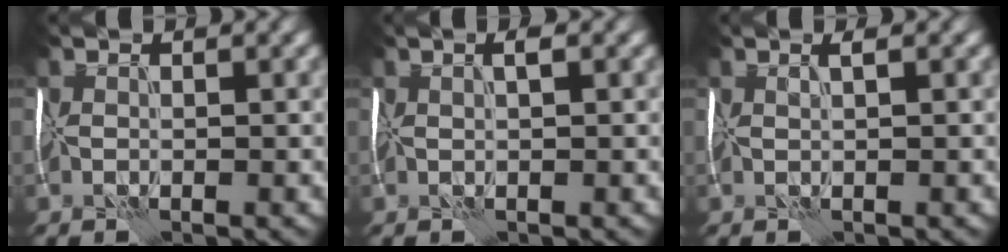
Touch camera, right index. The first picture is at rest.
{"total": 1.0, "force": [0.5, -0.1, 0.8], "torque": [-0.019, 0.002, 0.006]}
{"total": 0.7, "force": [0.5, -0.2, 0.5], "torque": [-0.013, 0.002, 0.009]}